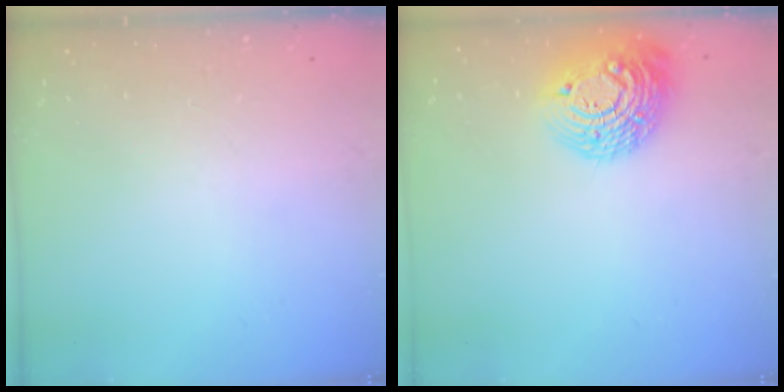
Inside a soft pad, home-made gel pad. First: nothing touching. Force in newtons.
{"total": 17.2, "press": 17.2, "slide": 1.1}